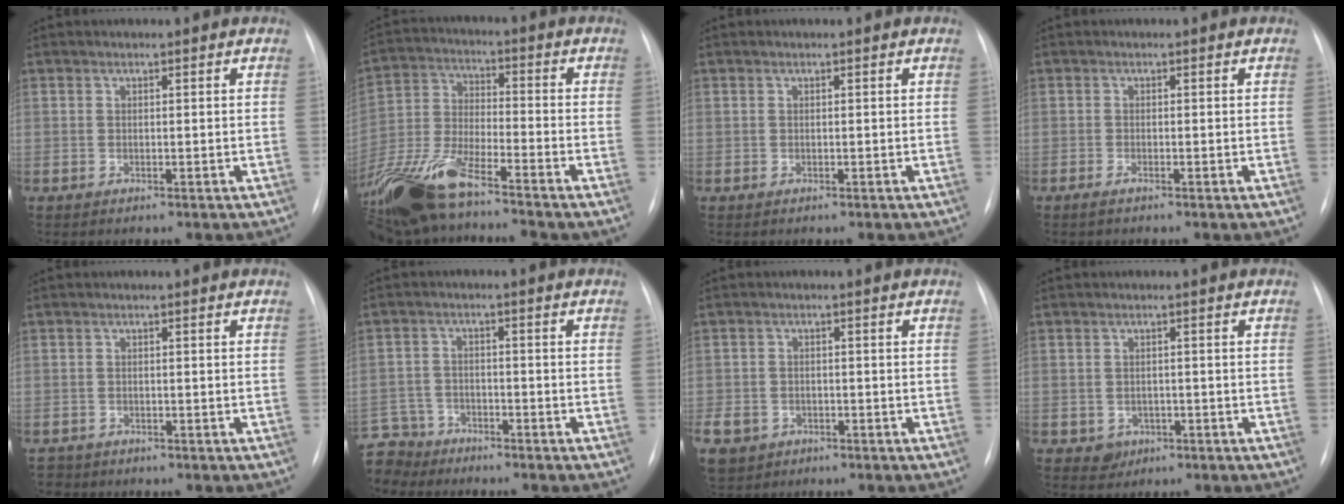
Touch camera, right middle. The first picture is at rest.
{"total": 15.0, "force": [-11.2, 2.9, 9.4], "torque": [-0.212, -0.019, -0.211]}
{"total": 0.0}
{"total": 0.7, "force": [-0.6, 0.1, 0.5], "torque": [-0.011, 0.000, -0.008]}
{"total": 4.5, "force": [-2.3, 3.7, 1.0], "torque": [-0.018, 0.001, -0.028]}
{"total": 8.1, "force": [-7.3, 3.5, 0.1], "torque": [-0.014, 0.004, -0.136]}
{"total": 10.3, "force": [-5.1, 8.3, 3.3], "torque": [-0.105, 0.000, -0.076]}
{"total": 2.5, "force": [-1.1, 2.2, 0.5], "torque": [-0.002, 0.008, -0.006]}